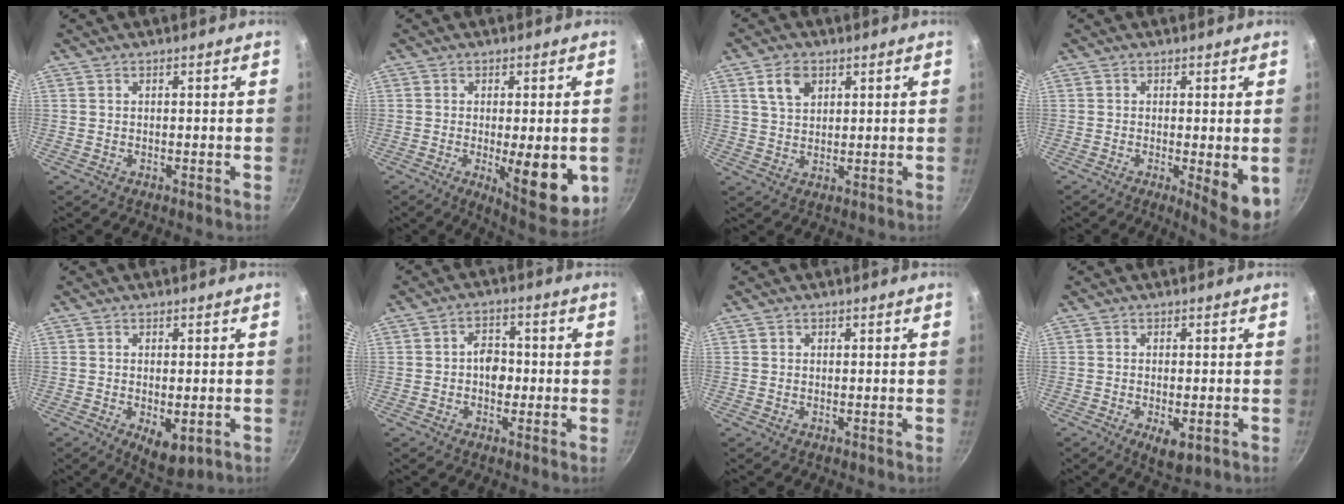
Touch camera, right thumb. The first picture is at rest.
{"total": 12.5, "force": [-2.2, 4.1, 11.6], "torque": [-0.131, -0.011, -0.019]}
{"total": 5.6, "force": [2.5, 3.7, 3.4], "torque": [-0.052, -0.005, 0.046]}
{"total": 6.8, "force": [-1.1, 1.7, 6.5], "torque": [-0.079, -0.010, -0.010]}
{"total": 6.0, "force": [-1.6, 2.9, 5.0], "torque": [-0.066, -0.008, -0.011]}
{"total": 5.0, "force": [-0.5, 3.7, 3.3], "torque": [-0.024, 0.012, -0.012]}
{"total": 0.6, "force": [0.2, 0.6, 0.1], "torque": [0.002, 0.002, 0.001]}
{"total": 4.8, "force": [-1.6, 2.0, 4.1], "torque": [-0.062, -0.007, -0.017]}